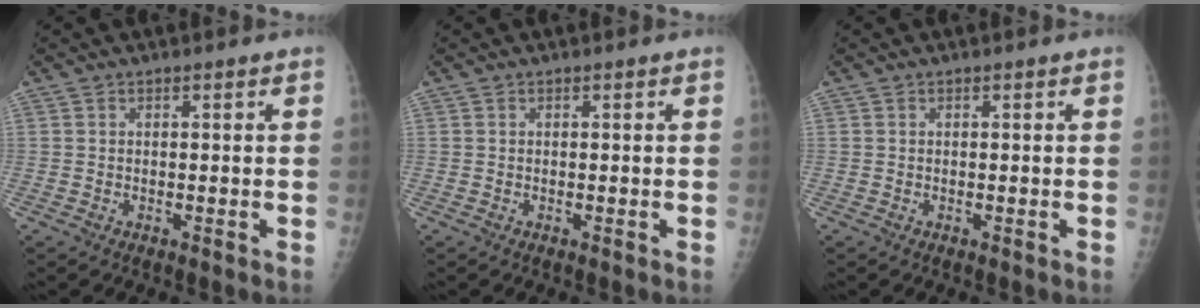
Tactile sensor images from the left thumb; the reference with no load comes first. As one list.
[{"total": 0.0}, {"total": 0.0}]